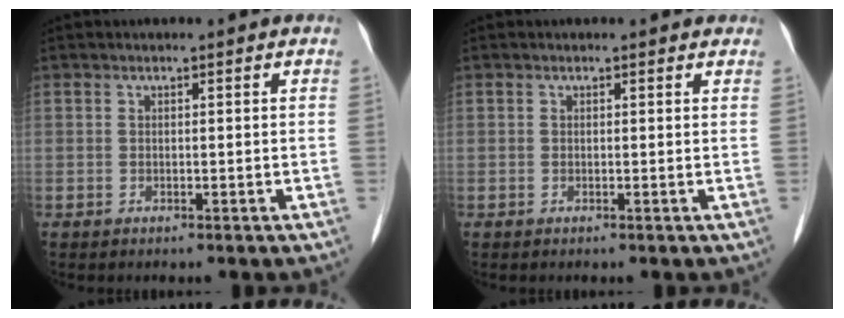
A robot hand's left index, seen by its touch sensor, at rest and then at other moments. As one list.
[{"total": 1.7, "force": [1.5, 0.8, 0.4], "torque": [-0.007, 0.001, 0.001]}]